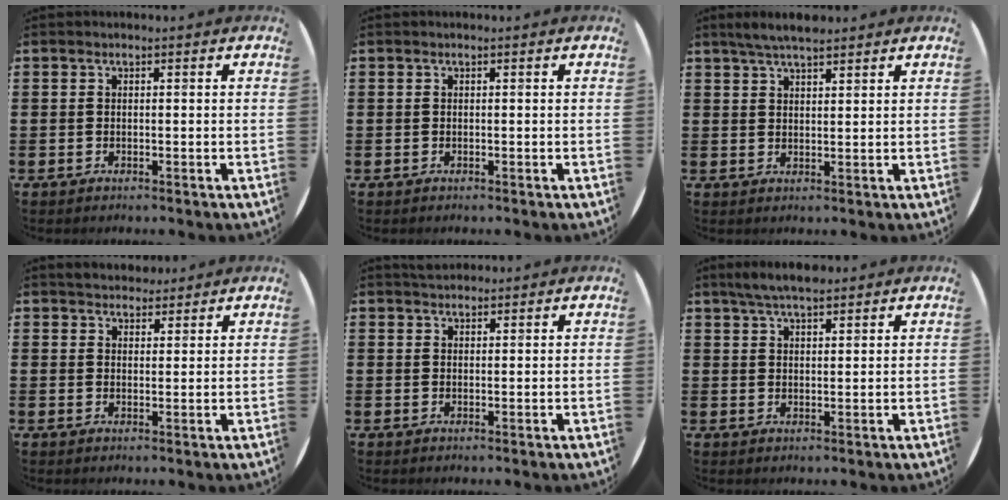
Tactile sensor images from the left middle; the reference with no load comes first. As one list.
[{"total": 0.0}, {"total": 3.8, "force": [3.4, 0.6, 1.7], "torque": [-0.040, -0.001, 0.062]}, {"total": 3.0, "force": [2.9, 0.7, 0.0], "torque": [0.001, -0.006, 0.053]}, {"total": 1.6, "force": [1.5, 0.5, 0.1], "torque": [-0.004, 0.004, 0.030]}, {"total": 4.3, "force": [3.8, 0.9, 2.0], "torque": [-0.046, -0.002, 0.068]}]